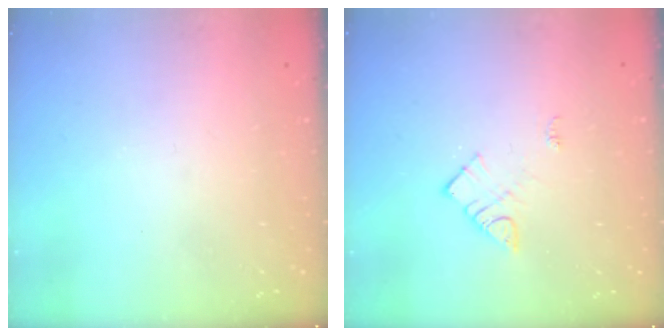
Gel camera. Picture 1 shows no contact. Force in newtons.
{"total": 7.6, "press": 7.6, "slide": 0.3}